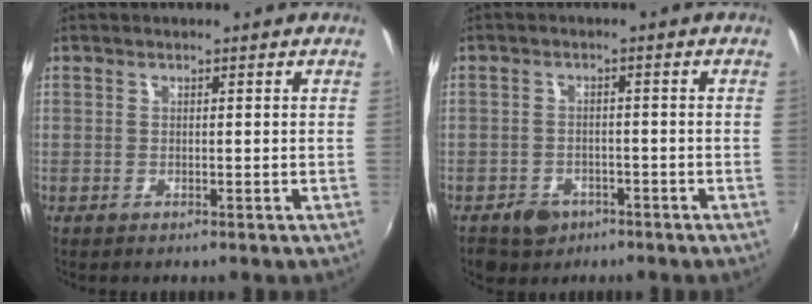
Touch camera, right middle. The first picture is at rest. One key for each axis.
{"total": 5.0, "fx": -3.2, "fy": 3.7, "fz": 1.3, "tx": -0.045, "ty": 0.003, "tz": -0.044}